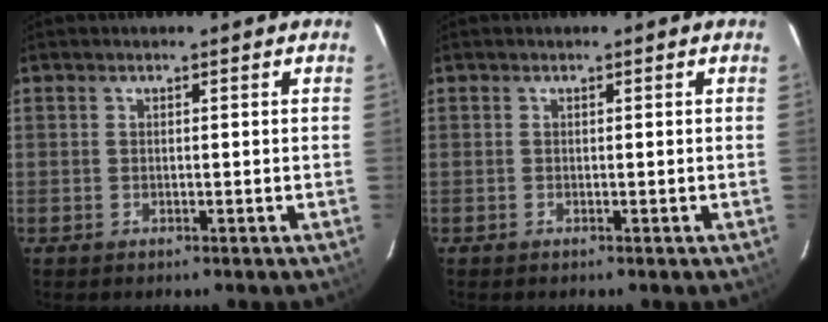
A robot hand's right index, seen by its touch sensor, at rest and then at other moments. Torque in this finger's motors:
{"motor_torque": [0.24, 0.14, 0.03, 0.01]}